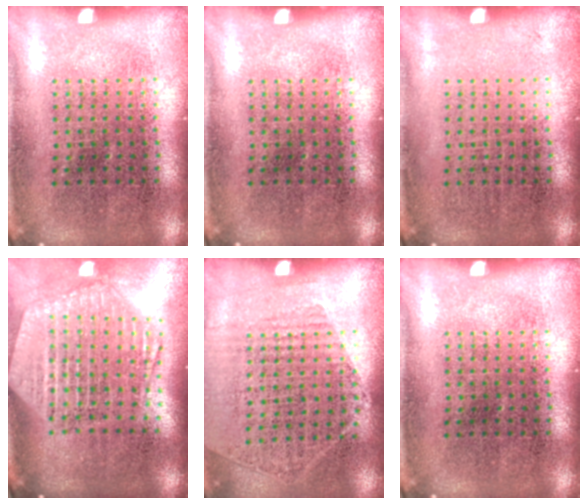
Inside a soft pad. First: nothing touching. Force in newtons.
{"total": 0.0}
{"total": 0.0}
{"total": 2.6, "press": 2.2, "slide": 1.3}
{"total": 1.2, "press": 1.0, "slide": 0.7}
{"total": 0.0}